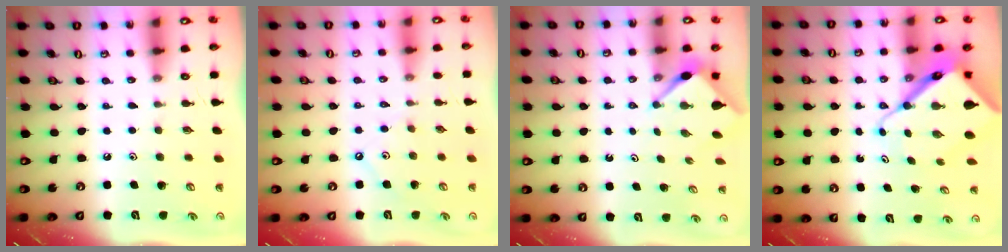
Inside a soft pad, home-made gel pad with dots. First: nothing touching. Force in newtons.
{"total": 1.6, "press": 1.6, "slide": 0.1}
{"total": 2.9, "press": 2.9, "slide": 0.3}
{"total": 12.2, "press": 12.2, "slide": 1.1}